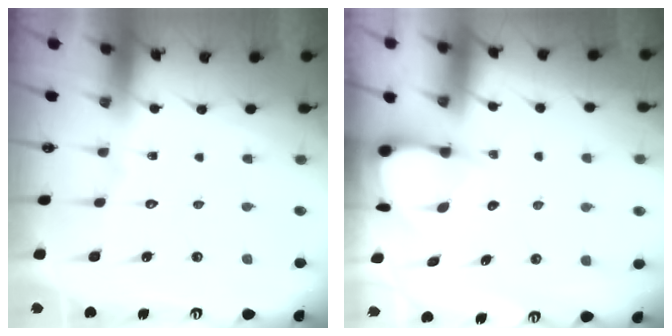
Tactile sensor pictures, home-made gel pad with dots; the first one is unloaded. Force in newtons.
{"total": 3.5, "press": 3.5, "slide": 0.3}